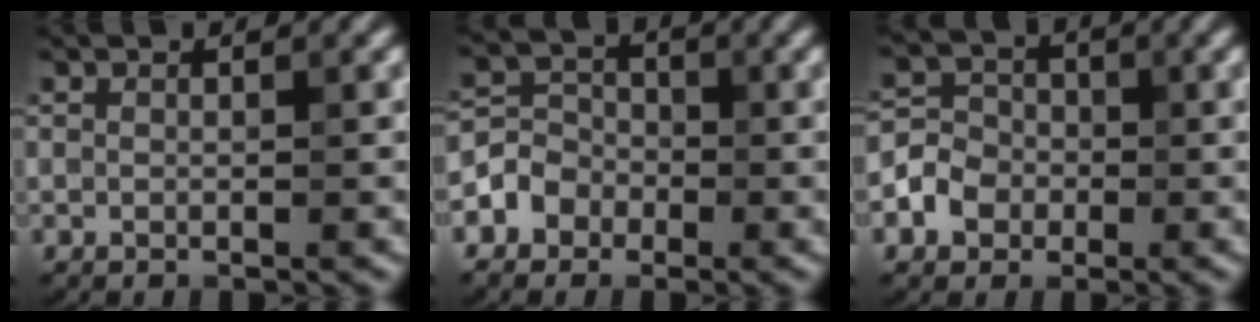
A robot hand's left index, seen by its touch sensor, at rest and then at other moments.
{"total": 3.8, "force": [-2.0, 3.2, 0.6], "torque": [0.009, 0.001, -0.049]}
{"total": 3.4, "force": [-1.1, 3.0, 1.0], "torque": [-0.001, 0.004, -0.027]}